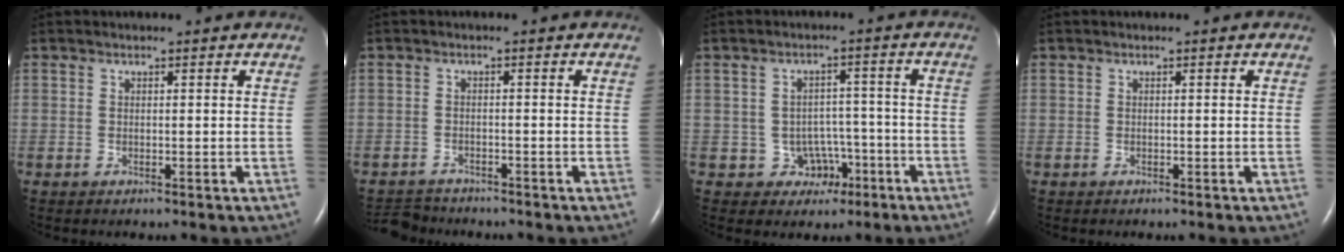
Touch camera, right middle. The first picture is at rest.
{"total": 4.0, "force": [-3.8, 1.0, -0.4], "torque": [0.001, -0.012, -0.067]}
{"total": 5.3, "force": [-2.3, 4.7, 0.7], "torque": [-0.001, 0.019, -0.023]}
{"total": 0.0}